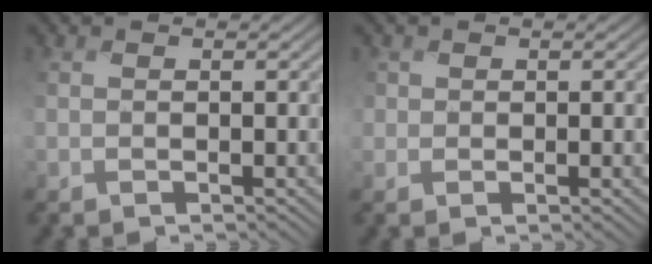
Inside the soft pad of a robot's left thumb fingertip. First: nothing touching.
{"total": 1.8, "force": [0.5, 1.5, 0.9], "torque": [-0.022, -0.005, 0.008]}